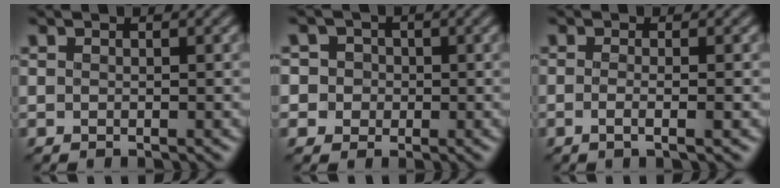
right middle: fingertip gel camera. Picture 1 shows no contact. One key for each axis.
{"total": 4.6, "fx": 0.8, "fy": 4.3, "fz": 1.4, "tx": -0.011, "ty": 0.039, "tz": -0.011}
{"total": 2.5, "fx": -0.3, "fy": 1.1, "fz": 2.2, "tx": -0.014, "ty": -0.006, "tz": -0.019}